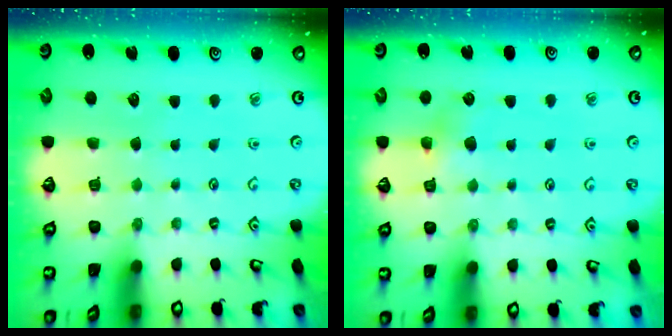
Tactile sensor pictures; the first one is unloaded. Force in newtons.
{"total": 5.4, "press": 5.3, "slide": 0.6}